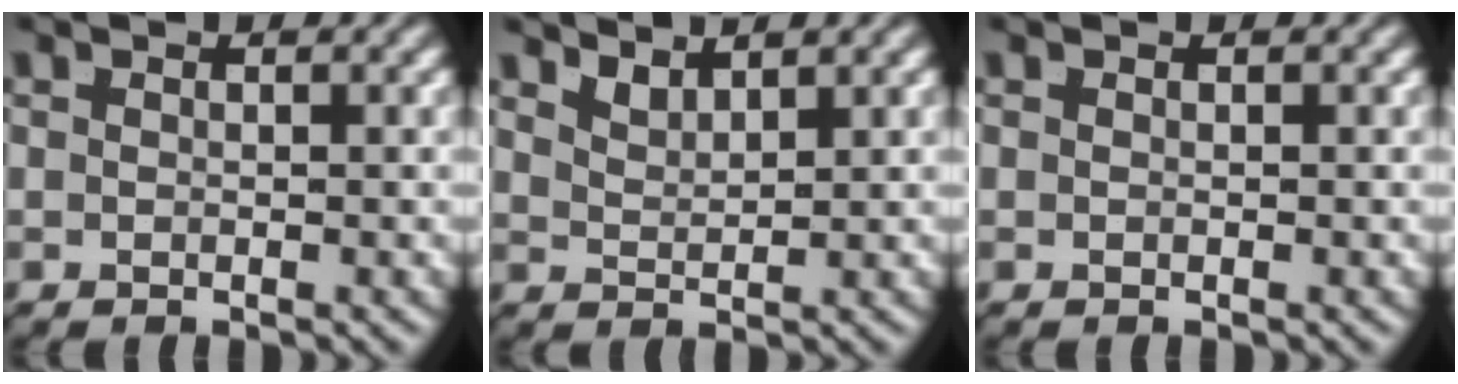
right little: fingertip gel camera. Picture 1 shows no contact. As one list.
[{"total": 1.9, "force": [1.8, -0.3, 0.4], "torque": [-0.008, -0.008, 0.041]}, {"total": 0.0}]